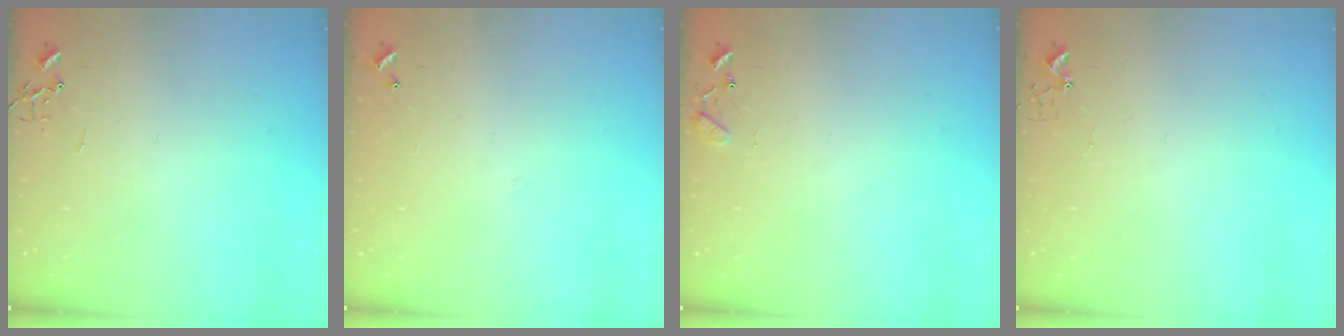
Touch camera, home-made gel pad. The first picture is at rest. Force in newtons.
{"total": 3.8, "press": 3.8, "slide": 0.5}
{"total": 8.4, "press": 8.4, "slide": 0.7}
{"total": 3.7, "press": 3.6, "slide": 0.5}